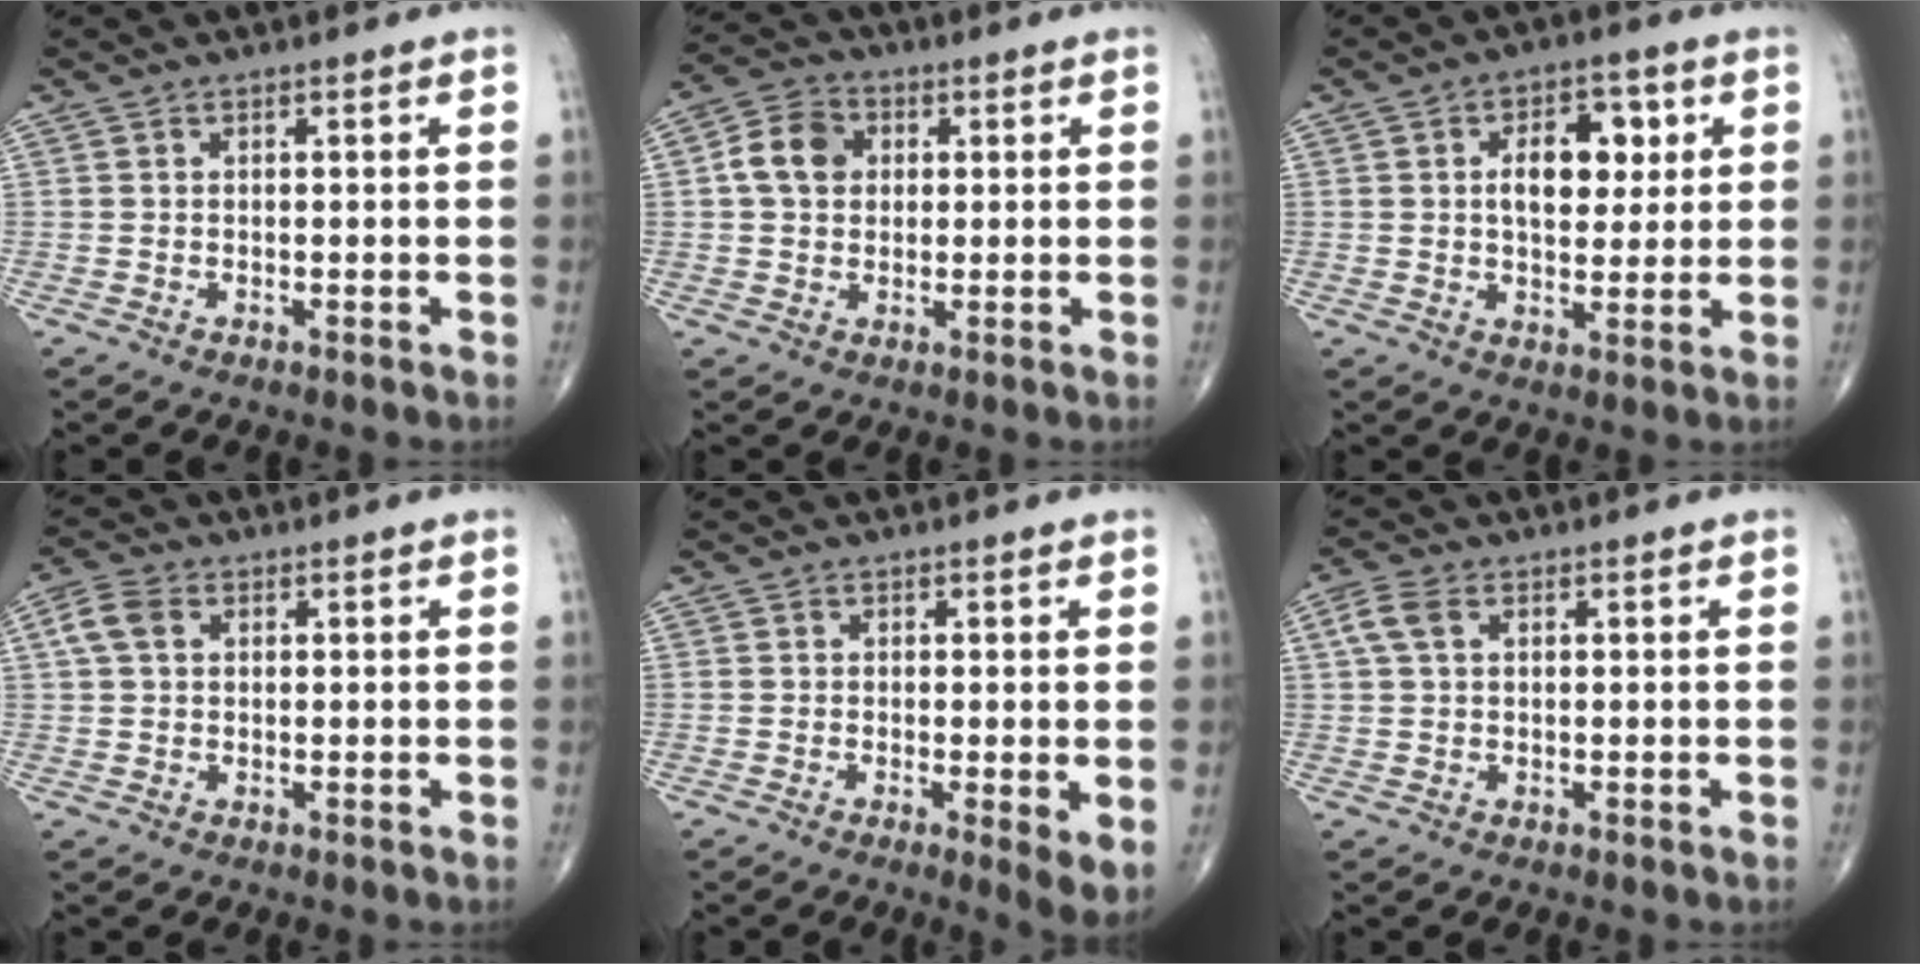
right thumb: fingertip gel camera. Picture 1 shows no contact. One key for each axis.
{"total": 7.4, "fx": 1.2, "fy": 6.0, "fz": 4.3, "tx": -0.067, "ty": 0.011, "tz": 0.013}
{"total": 9.6, "fx": 2.2, "fy": 5.8, "fz": 7.4, "tx": -0.074, "ty": -0.002, "tz": 0.034}
{"total": 4.3, "fx": 1.1, "fy": 3.1, "fz": 2.8, "tx": -0.064, "ty": 0.012, "tz": 0.019}
{"total": 4.2, "fx": -0.4, "fy": 0.9, "fz": 4.1, "tx": -0.069, "ty": -0.016, "tz": -0.011}
{"total": 3.8, "fx": 1.2, "fy": 2.3, "fz": 2.7, "tx": -0.070, "ty": 0.014, "tz": 0.023}